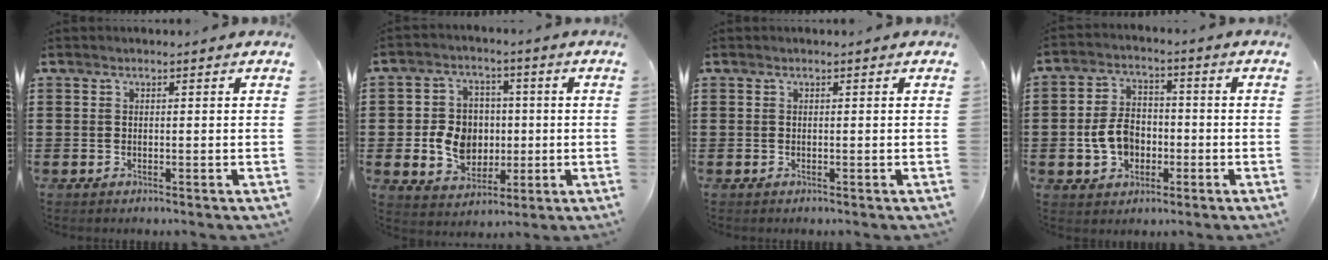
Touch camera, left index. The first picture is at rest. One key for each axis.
{"total": 7.7, "fx": -0.3, "fy": 6.8, "fz": 3.8, "tx": -0.088, "ty": 0.016, "tz": -0.002}
{"total": 0.0}
{"total": 6.8, "fx": -1.6, "fy": 5.2, "fz": 4.1, "tx": -0.103, "ty": 0.008, "tz": -0.035}